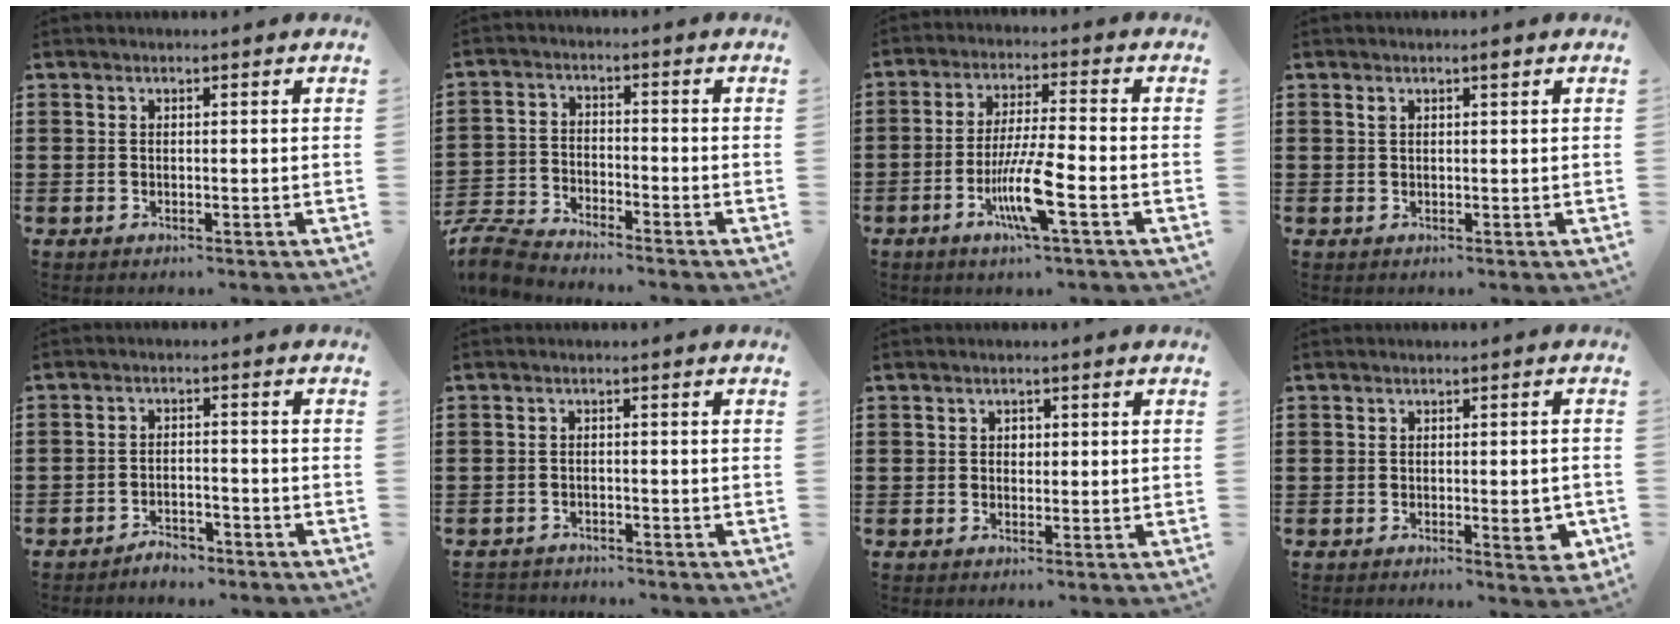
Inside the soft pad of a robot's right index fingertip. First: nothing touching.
{"total": 5.3, "force": [-5.2, 0.5, 0.8], "torque": [-0.048, -0.006, -0.113]}
{"total": 8.7, "force": [-3.6, 0.7, 7.9], "torque": [-0.160, -0.016, -0.069]}
{"total": 1.4, "force": [0.9, 0.3, 1.0], "torque": [-0.014, -0.003, 0.013]}
{"total": 2.8, "force": [-2.7, 0.5, 0.4], "torque": [-0.012, 0.005, -0.056]}
{"total": 1.6, "force": [-1.6, 0.2, -0.3], "torque": [0.000, 0.003, -0.036]}
{"total": 0.9, "force": [0.2, 0.7, 0.6], "torque": [-0.012, 0.004, 0.004]}
{"total": 3.5, "force": [-1.2, 1.0, 3.1], "torque": [-0.039, -0.002, -0.020]}